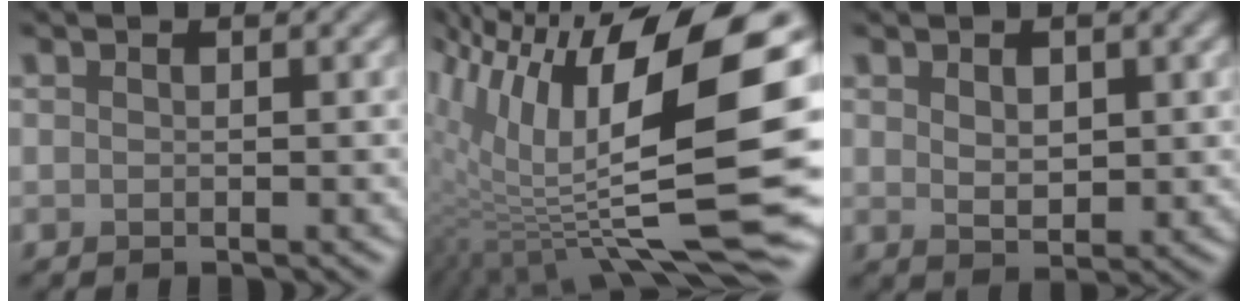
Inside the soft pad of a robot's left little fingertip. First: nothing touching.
{"total": 16.8, "force": [2.8, 6.5, 15.2], "torque": [-0.277, 0.003, 0.057]}
{"total": 2.6, "force": [0.8, 1.6, 1.9], "torque": [-0.035, -0.005, 0.018]}